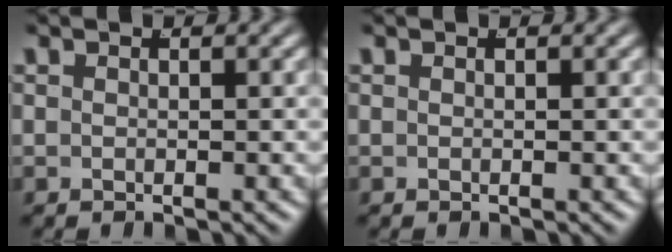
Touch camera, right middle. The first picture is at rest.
{"total": 0.0}